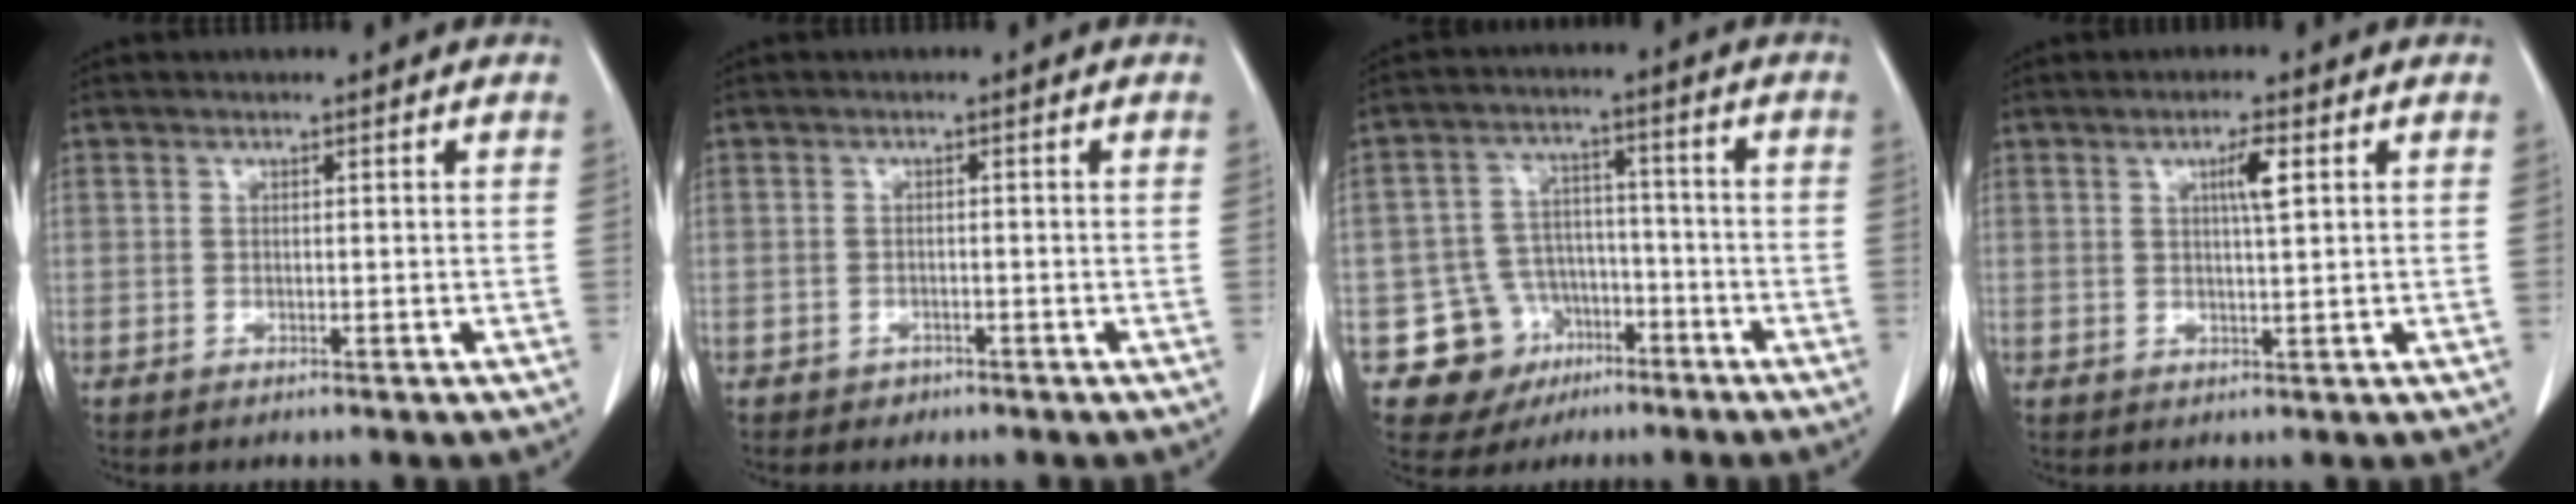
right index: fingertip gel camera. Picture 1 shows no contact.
{"total": 1.2, "force": [-0.8, 0.9, 0.2], "torque": [-0.008, 0.002, -0.008]}
{"total": 9.8, "force": [-4.6, 8.5, 1.7], "torque": [-0.030, 0.033, -0.056]}
{"total": 3.5, "force": [1.3, 0.2, 3.3], "torque": [-0.055, 0.000, 0.020]}